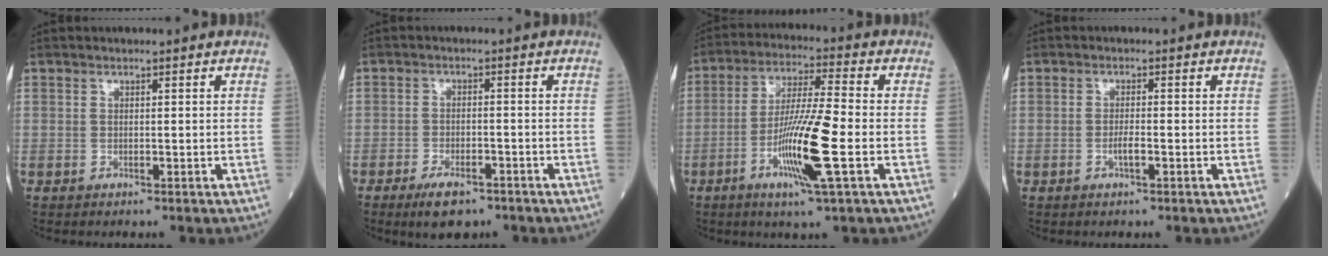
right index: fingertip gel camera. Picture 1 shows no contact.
{"total": 5.4, "force": [-3.8, 2.0, 3.4], "torque": [-0.064, -0.003, -0.059]}
{"total": 11.9, "force": [-3.6, -0.1, 11.4], "torque": [-0.217, -0.011, -0.071]}
{"total": 1.8, "force": [-0.7, 0.2, 1.6], "torque": [-0.030, 0.000, -0.014]}